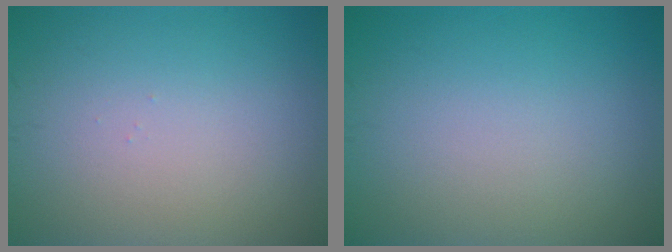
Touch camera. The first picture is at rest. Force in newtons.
{"total": 0.0}